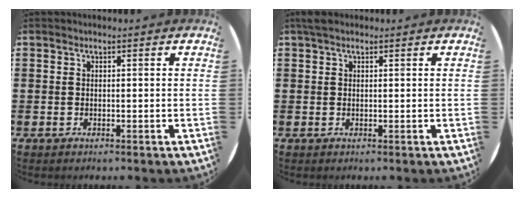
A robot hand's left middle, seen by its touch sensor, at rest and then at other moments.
{"total": 1.2, "force": [0.9, 0.6, 0.6], "torque": [-0.005, 0.003, 0.013]}